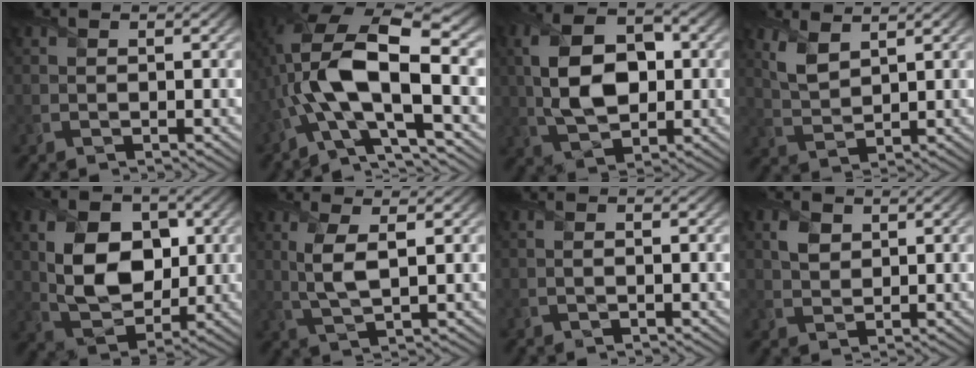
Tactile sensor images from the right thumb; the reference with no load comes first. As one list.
[{"total": 14.6, "force": [-1.8, 5.7, 13.3], "torque": [-0.283, 0.009, -0.043]}, {"total": 10.3, "force": [0.6, 6.4, 8.1], "torque": [-0.178, 0.007, 0.003]}, {"total": 4.1, "force": [2.6, 1.9, 2.6], "torque": [-0.072, -0.002, 0.058]}, {"total": 10.6, "force": [1.6, 7.1, 7.7], "torque": [-0.161, -0.002, 0.027]}, {"total": 4.5, "force": [1.0, 1.3, 4.2], "torque": [-0.099, 0.001, 0.024]}, {"total": 0.7, "force": [-0.2, 0.0, 0.6], "torque": [-0.014, 0.001, -0.004]}, {"total": 2.7, "force": [1.2, 1.9, 1.5], "torque": [-0.038, 0.002, 0.023]}]